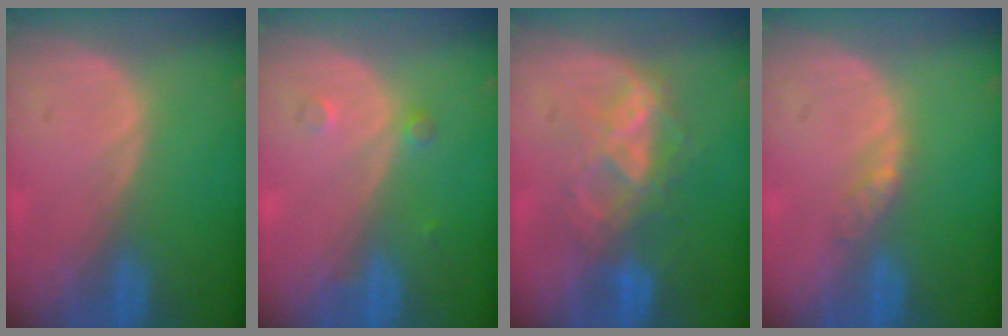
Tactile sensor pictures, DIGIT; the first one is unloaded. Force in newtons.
{"total": 1.5, "press": 1.5, "slide": 0.1}
{"total": 6.8, "press": 6.7, "slide": 1.5}
{"total": 2.2, "press": 1.9, "slide": 1.2}